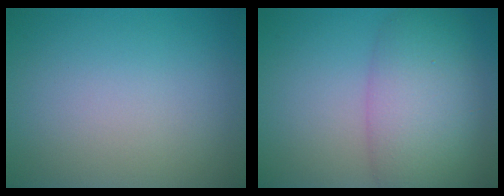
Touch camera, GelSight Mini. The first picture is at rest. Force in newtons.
{"total": 7.5, "press": 7.5, "slide": 0.4}